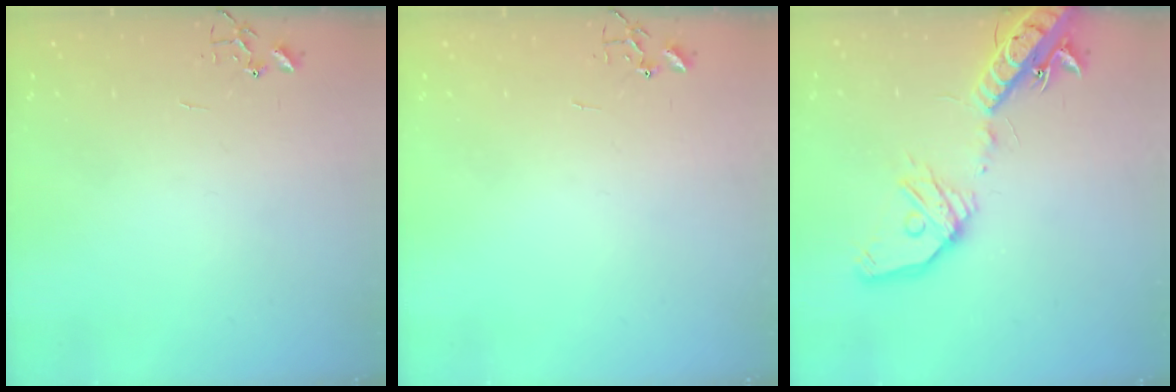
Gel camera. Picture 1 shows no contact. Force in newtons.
{"total": 0.0}
{"total": 20.1, "press": 19.7, "slide": 3.9}